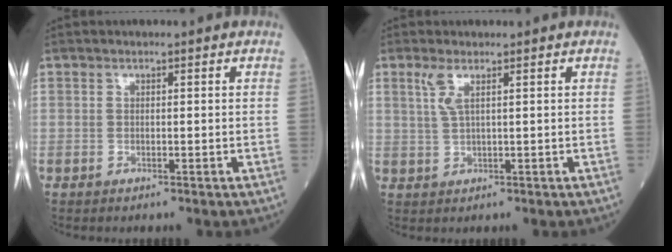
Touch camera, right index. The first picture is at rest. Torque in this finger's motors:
{"motor_torque": [0.00, 0.09, 0.05, 0.05]}